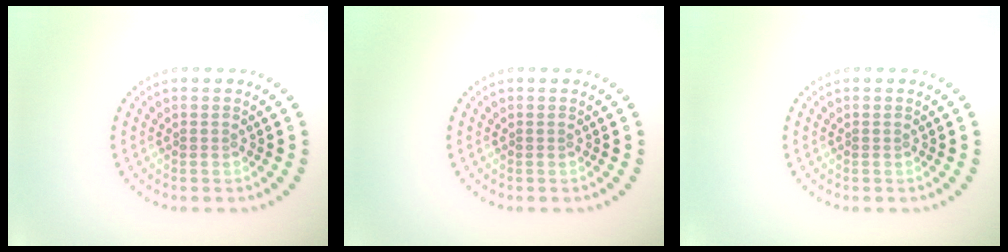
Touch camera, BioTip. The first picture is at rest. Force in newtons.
{"total": 0.0}
{"total": 0.0}